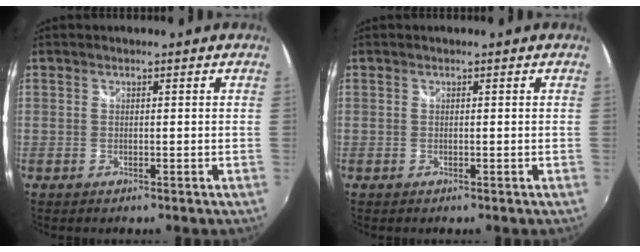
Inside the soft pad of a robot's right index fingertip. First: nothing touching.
{"total": 0.0}